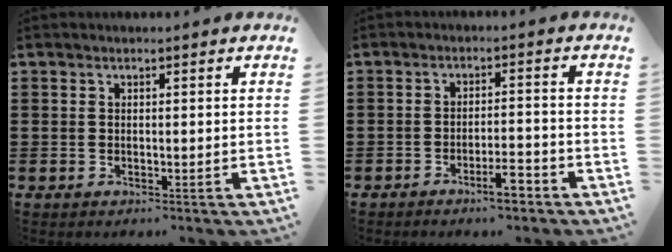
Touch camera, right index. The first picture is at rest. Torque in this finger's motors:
{"motor_torque": [0.63, -0.52, 0.01, 0.00]}